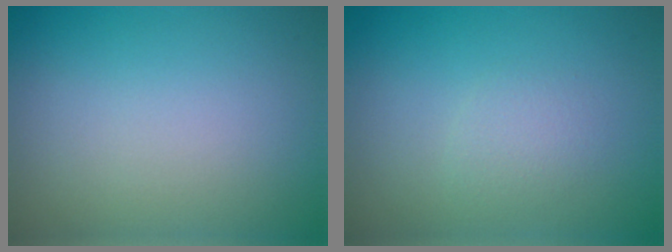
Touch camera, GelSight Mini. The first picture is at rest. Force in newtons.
{"total": 1.3, "press": 1.3, "slide": 0.2}